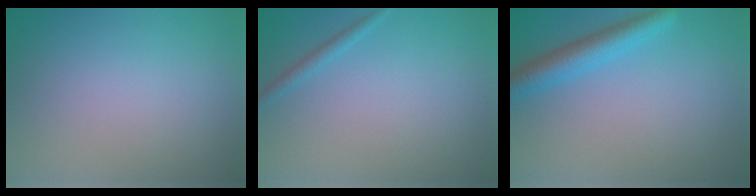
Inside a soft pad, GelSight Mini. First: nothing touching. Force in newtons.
{"total": 1.1, "press": 1.1, "slide": 0.1}
{"total": 3.5, "press": 3.5, "slide": 0.3}